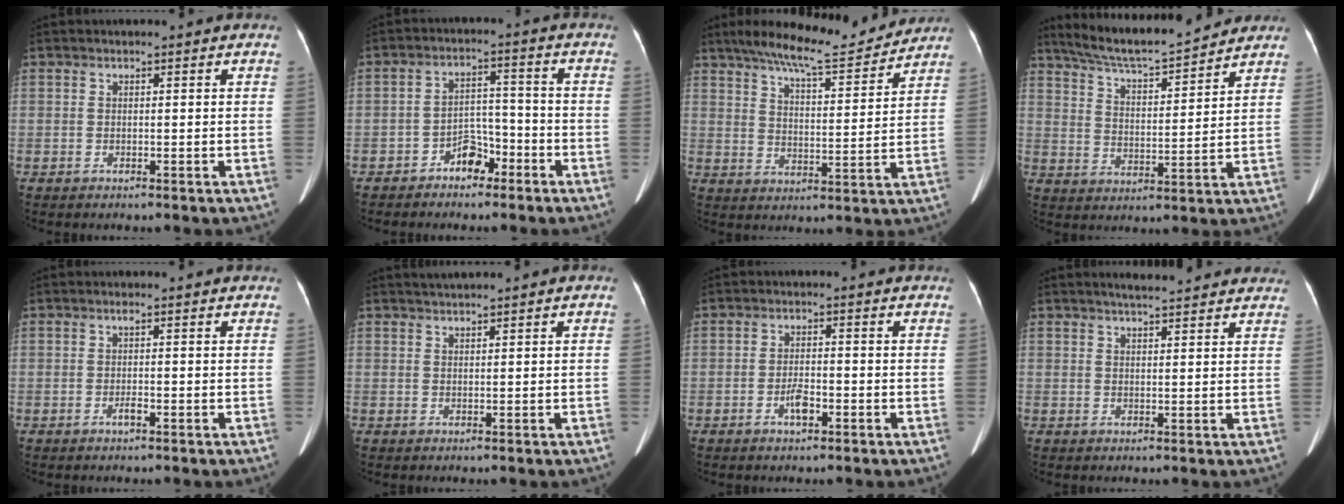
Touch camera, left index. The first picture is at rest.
{"total": 5.0, "force": [-3.4, 2.6, 2.6], "torque": [-0.044, 0.018, -0.058]}
{"total": 13.0, "force": [11.7, 1.4, 5.5], "torque": [-0.092, 0.001, 0.175]}
{"total": 14.2, "force": [13.0, 1.5, 5.6], "torque": [-0.101, 0.011, 0.209]}
{"total": 1.2, "force": [-0.6, 0.3, 1.1], "torque": [-0.021, 0.000, -0.010]}
{"total": 1.3, "force": [0.9, 0.0, 0.8], "torque": [-0.016, 0.018, 0.020]}
{"total": 3.0, "force": [-1.6, 1.0, 2.4], "torque": [-0.046, 0.002, -0.028]}
{"total": 8.5, "force": [7.5, 1.2, 3.7], "torque": [-0.046, 0.023, 0.085]}